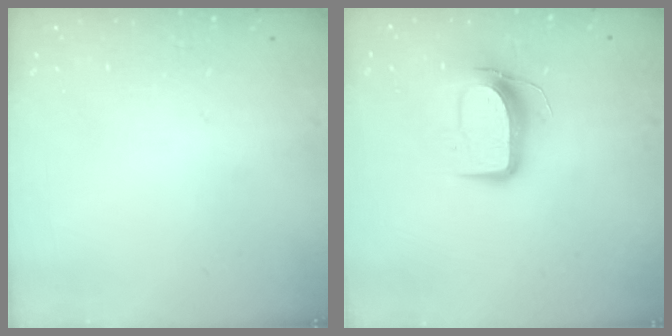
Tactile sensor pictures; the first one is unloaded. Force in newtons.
{"total": 9.7, "press": 9.7, "slide": 0.4}